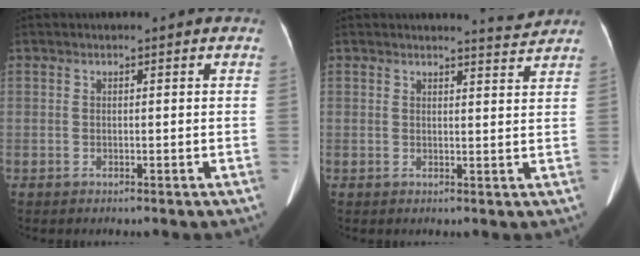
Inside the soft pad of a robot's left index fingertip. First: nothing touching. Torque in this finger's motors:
{"motor_torque": [0.06, -0.50, -0.13, 0.00]}